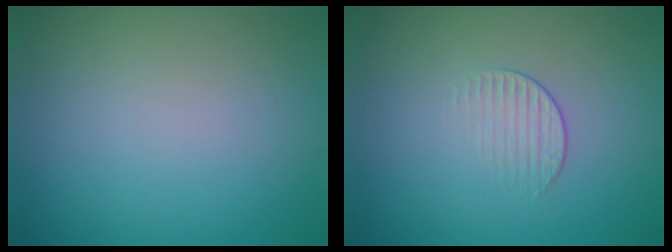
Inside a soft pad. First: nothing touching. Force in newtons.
{"total": 1.2, "press": 0.4, "slide": 1.2}